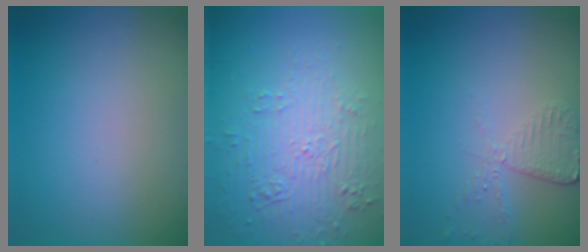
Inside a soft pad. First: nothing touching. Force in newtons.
{"total": 4.4, "press": 3.4, "slide": 2.8}
{"total": 2.0, "press": 1.9, "slide": 0.6}